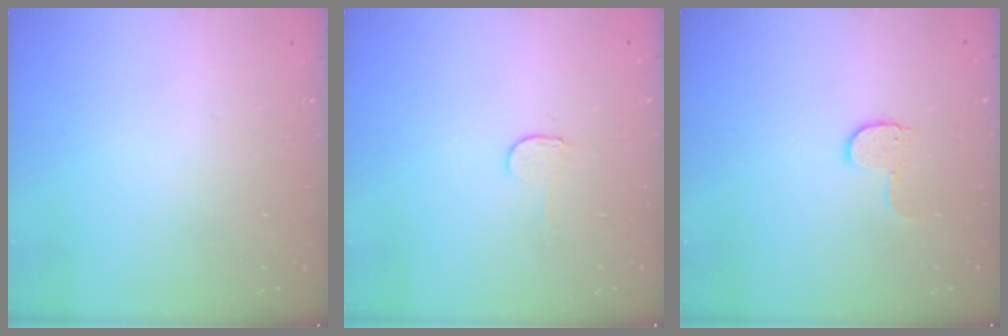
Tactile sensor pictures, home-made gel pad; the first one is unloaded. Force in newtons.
{"total": 2.3, "press": 2.3, "slide": 0.2}
{"total": 6.1, "press": 6.1, "slide": 0.4}